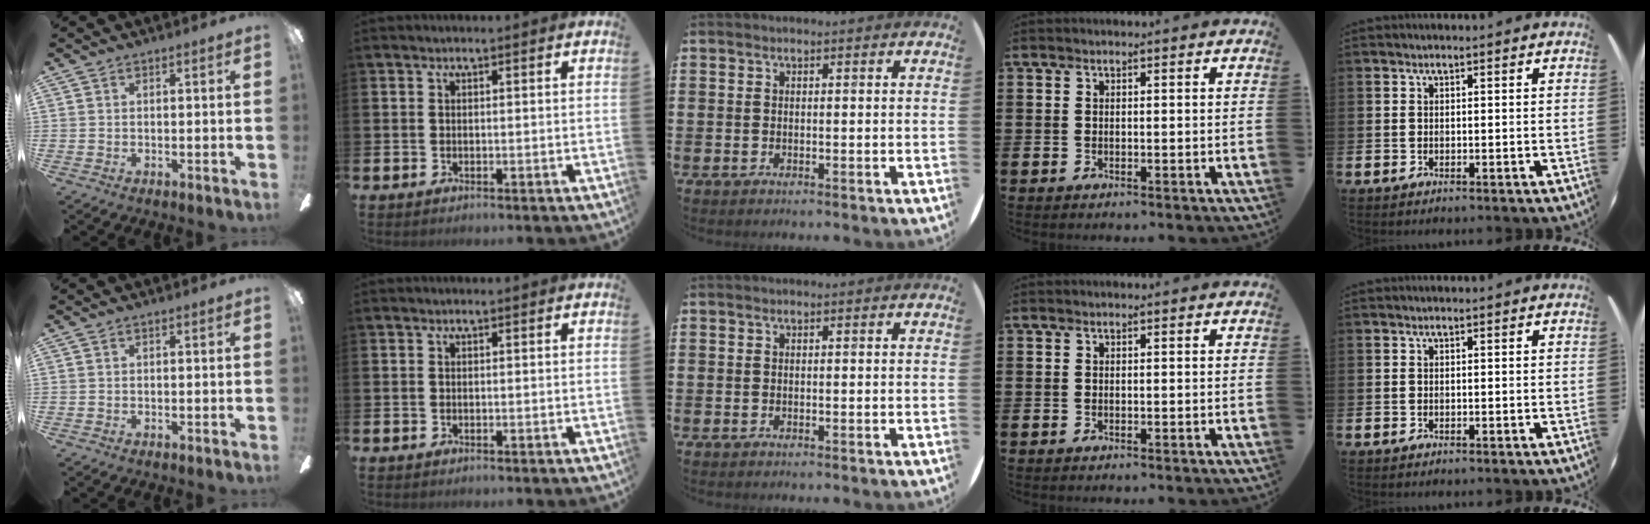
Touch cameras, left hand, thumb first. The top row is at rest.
{}